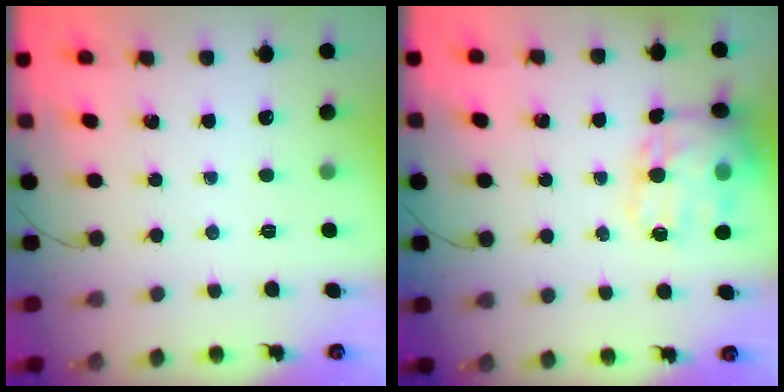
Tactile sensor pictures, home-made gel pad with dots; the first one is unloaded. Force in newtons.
{"total": 17.9, "press": 17.6, "slide": 3.1}